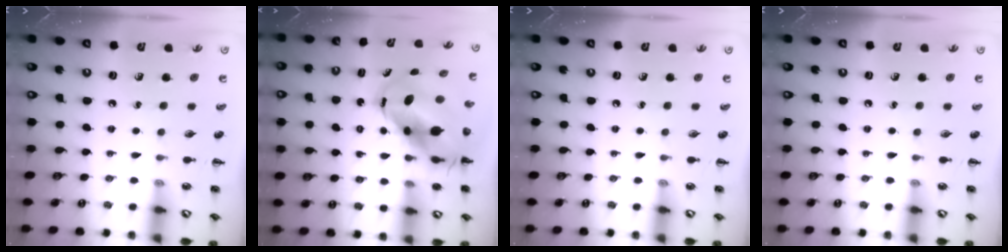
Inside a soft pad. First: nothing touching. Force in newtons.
{"total": 11.2, "press": 10.9, "slide": 2.8}
{"total": 0.0}
{"total": 0.0}